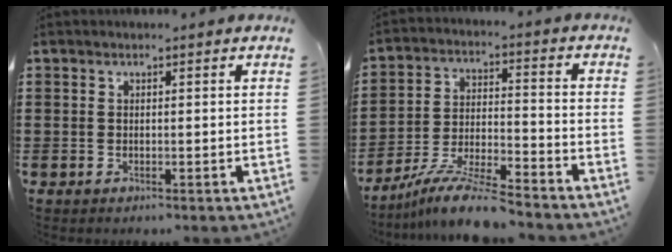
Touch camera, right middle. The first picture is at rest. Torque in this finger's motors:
{"motor_torque": [1.18, -0.96, 0.34, 0.16]}